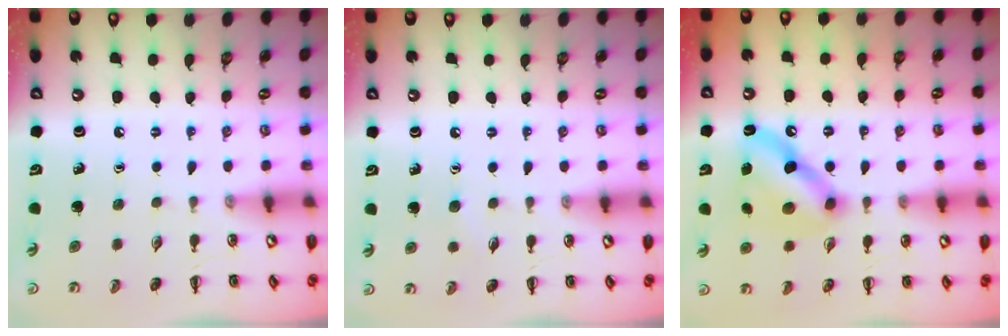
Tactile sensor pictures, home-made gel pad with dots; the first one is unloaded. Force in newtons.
{"total": 3.7, "press": 3.6, "slide": 0.8}
{"total": 11.7, "press": 11.7, "slide": 1.2}